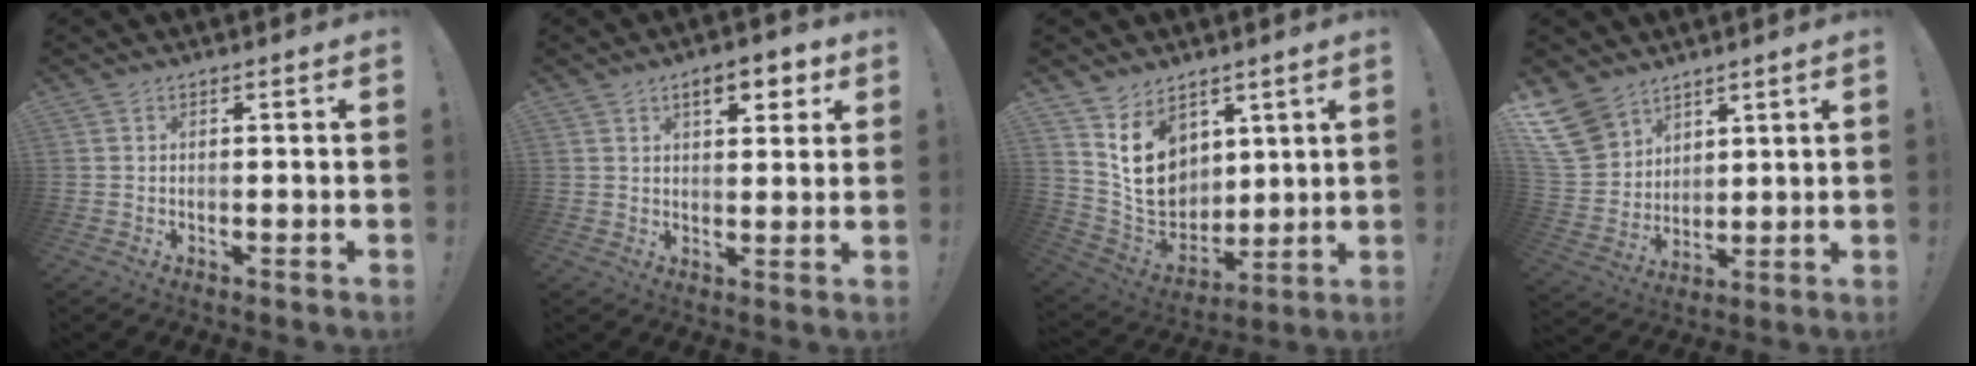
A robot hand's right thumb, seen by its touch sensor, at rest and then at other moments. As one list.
[{"total": 7.2, "force": [3.9, 3.1, 5.2], "torque": [-0.061, -0.012, 0.062]}, {"total": 13.5, "force": [6.9, 10.1, 5.7], "torque": [-0.089, -0.049, 0.138]}, {"total": 13.2, "force": [8.6, 8.8, 4.5], "torque": [-0.085, -0.057, 0.175]}]